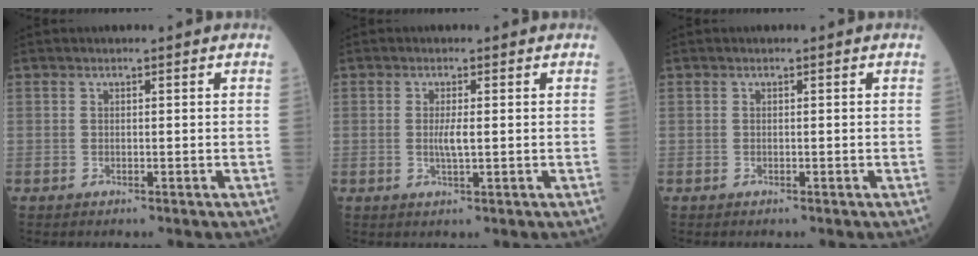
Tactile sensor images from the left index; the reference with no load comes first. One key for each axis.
{"total": 2.2, "fx": 0.1, "fy": 0.2, "fz": 2.2, "tx": -0.047, "ty": -0.002, "tz": 0.002}
{"total": 0.0}